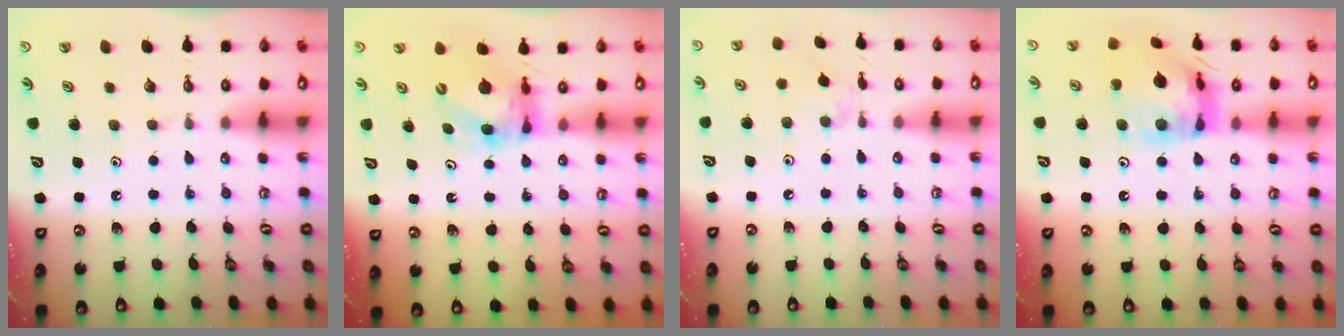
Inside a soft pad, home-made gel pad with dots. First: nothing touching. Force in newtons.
{"total": 5.9, "press": 5.9, "slide": 0.6}
{"total": 3.4, "press": 3.3, "slide": 0.7}
{"total": 13.6, "press": 13.5, "slide": 1.5}